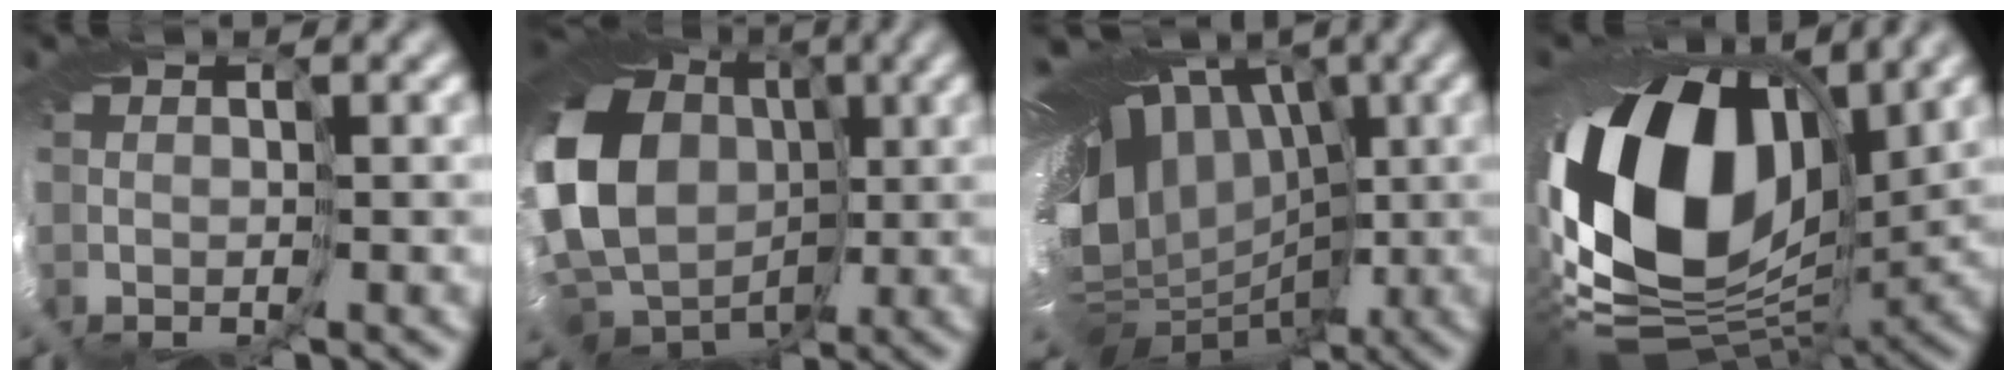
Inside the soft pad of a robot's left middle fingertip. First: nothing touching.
{"total": 17.4, "force": [0.3, 14.9, 9.0], "torque": [-0.160, -0.023, -0.025]}
{"total": 16.0, "force": [1.4, 11.5, 11.1], "torque": [-0.159, 0.013, 0.024]}
{"total": 18.0, "force": [1.1, 12.1, 13.3], "torque": [-0.293, -0.017, 0.034]}